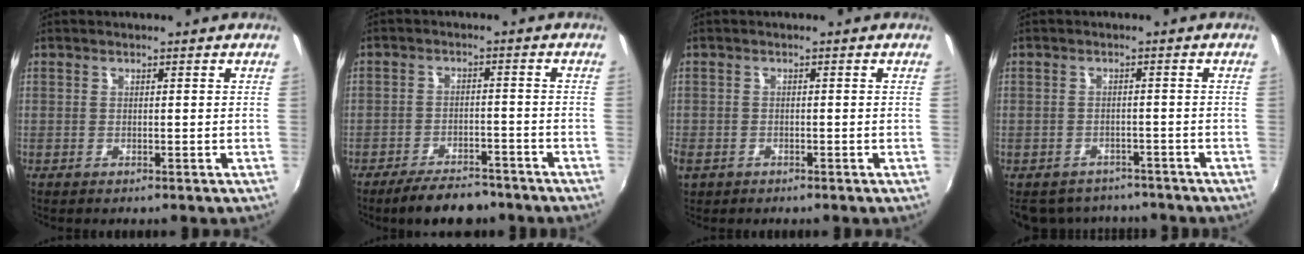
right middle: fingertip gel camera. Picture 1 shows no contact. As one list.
[{"total": 8.7, "force": [-7.2, 3.2, 3.8], "torque": [-0.087, 0.005, -0.104]}, {"total": 4.5, "force": [-2.3, 3.3, 2.1], "torque": [-0.056, -0.005, -0.040]}, {"total": 9.6, "force": [-8.2, 4.3, 2.7], "torque": [-0.066, 0.000, -0.110]}]